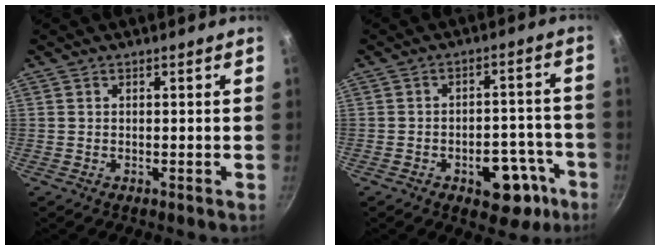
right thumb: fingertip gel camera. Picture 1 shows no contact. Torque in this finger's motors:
{"motor_torque": [1.08, 0.77, 0.86, -0.36, 0.01]}